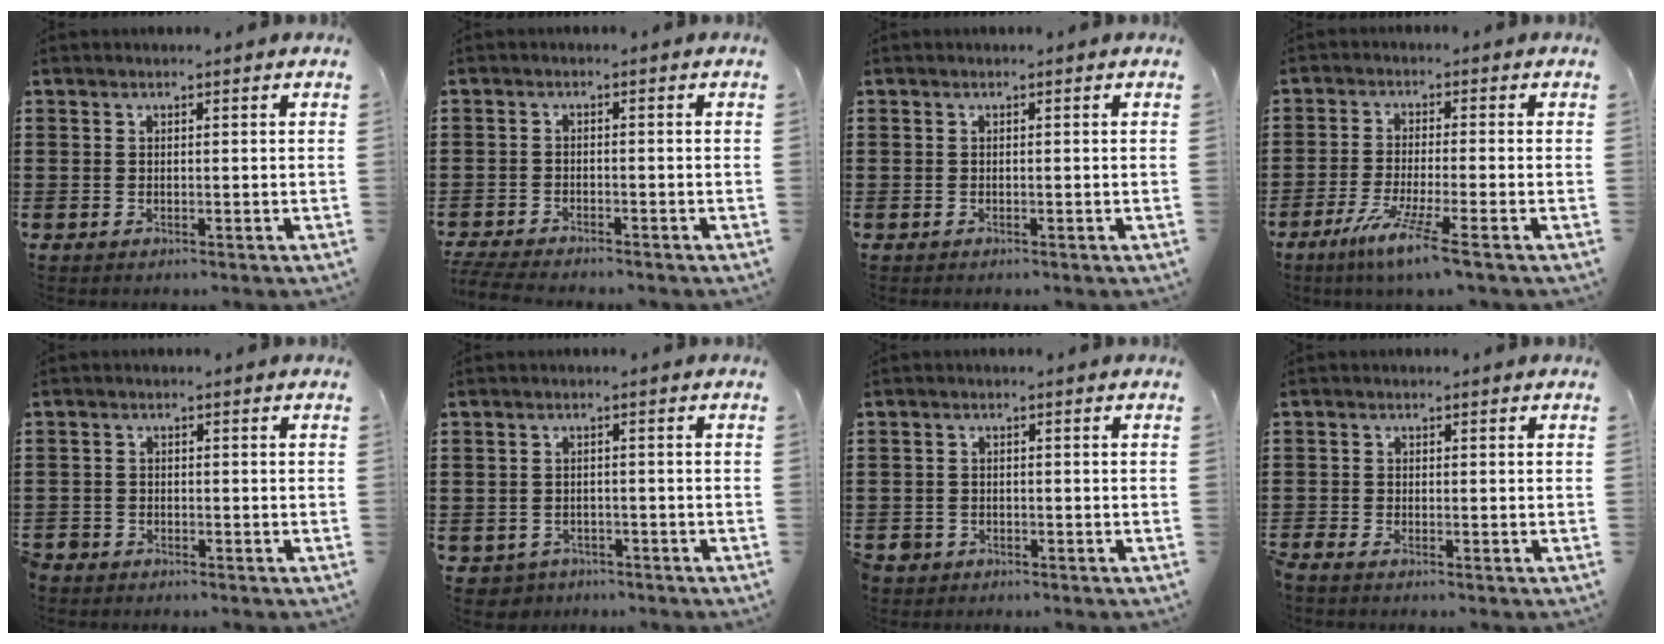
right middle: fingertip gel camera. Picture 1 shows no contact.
{"total": 3.1, "force": [-3.0, 0.2, 0.6], "torque": [-0.025, -0.005, -0.067]}
{"total": 0.0}
{"total": 6.0, "force": [-4.1, -0.4, 4.4], "torque": [-0.090, -0.016, -0.077]}
{"total": 2.0, "force": [-1.9, 0.7, -0.2], "torque": [-0.002, -0.001, -0.043]}
{"total": 1.8, "force": [-1.7, 0.7, -0.3], "torque": [-0.005, 0.001, -0.040]}
{"total": 1.9, "force": [-1.7, 1.0, -0.1], "torque": [-0.012, -0.005, -0.040]}
{"total": 1.2, "force": [-1.1, 0.1, 0.4], "torque": [-0.019, -0.004, -0.024]}